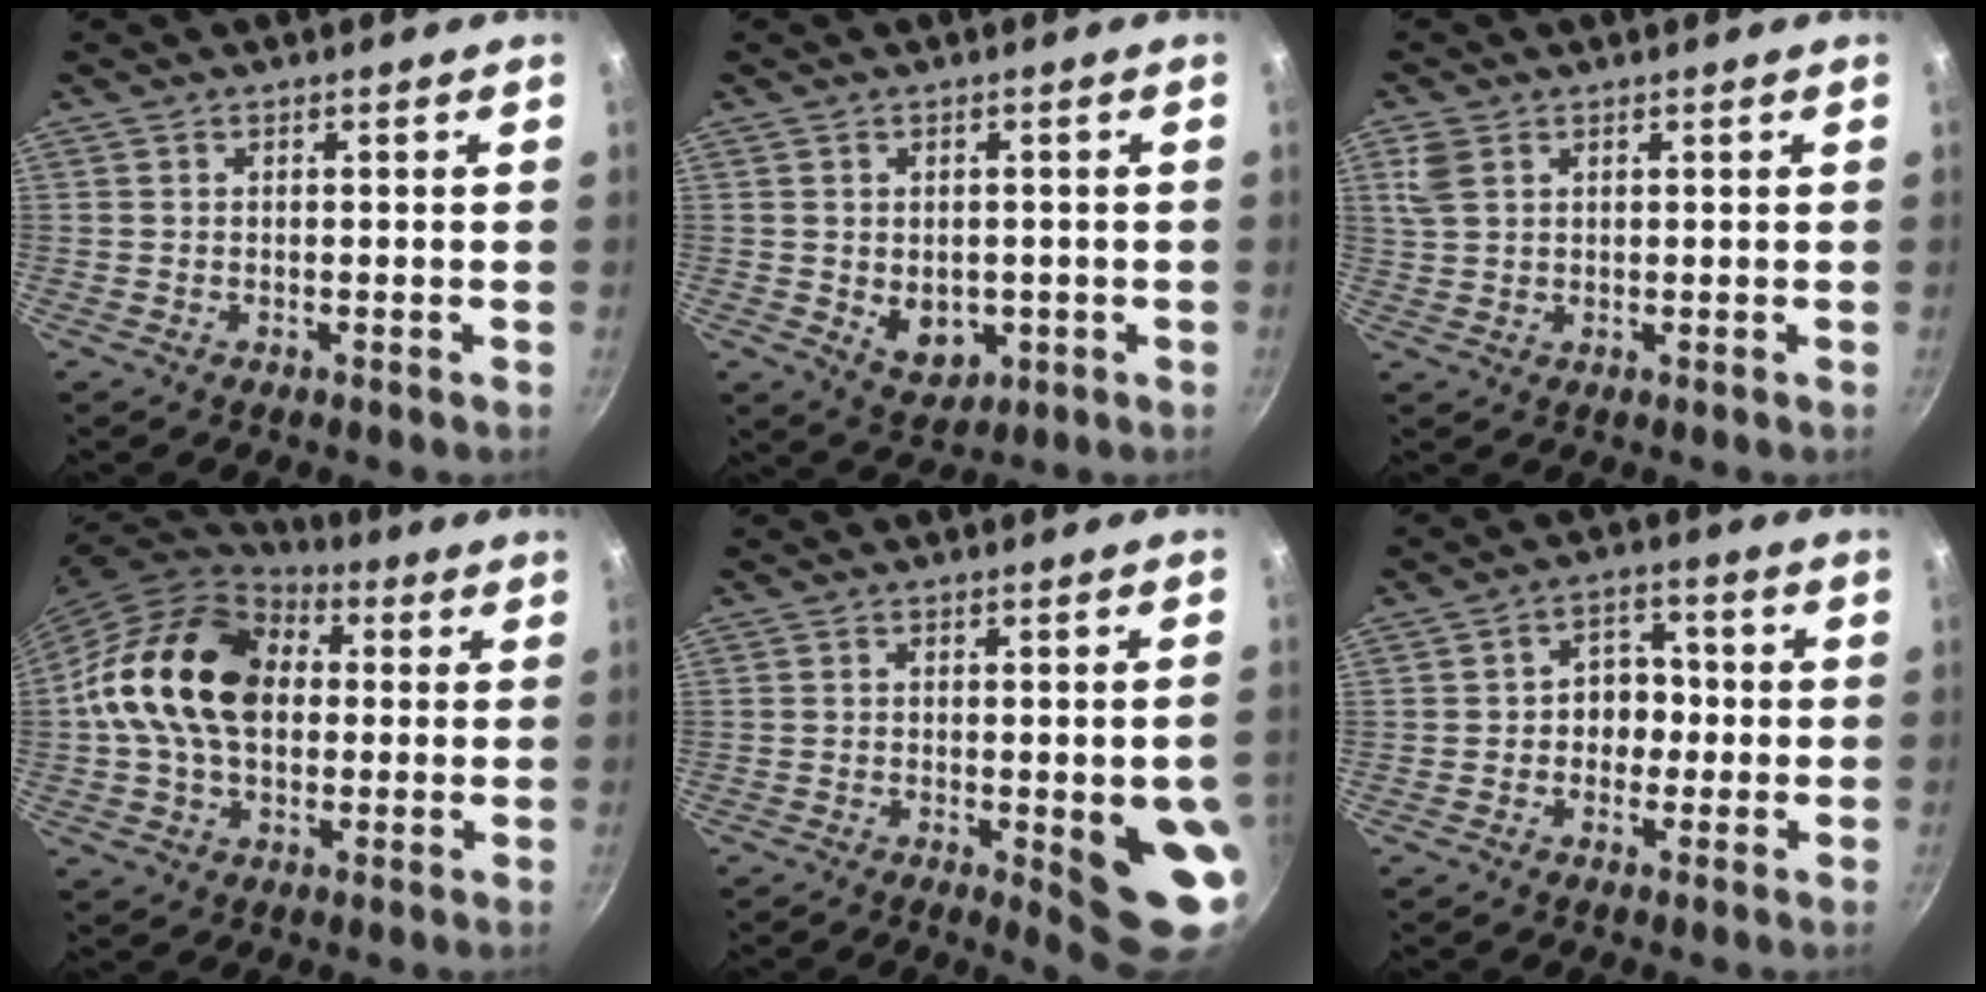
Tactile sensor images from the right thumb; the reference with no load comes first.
{"total": 6.5, "force": [-0.9, 4.9, 4.1], "torque": [-0.038, -0.007, 0.002]}
{"total": 4.2, "force": [1.8, 2.9, 2.5], "torque": [-0.051, 0.001, 0.038]}
{"total": 20.2, "force": [1.9, 14.3, 14.1], "torque": [-0.232, 0.030, 0.019]}
{"total": 12.3, "force": [-2.9, 2.8, 11.7], "torque": [-0.119, 0.006, -0.028]}
{"total": 6.1, "force": [-0.6, 5.1, 3.4], "torque": [0.003, 0.015, -0.015]}